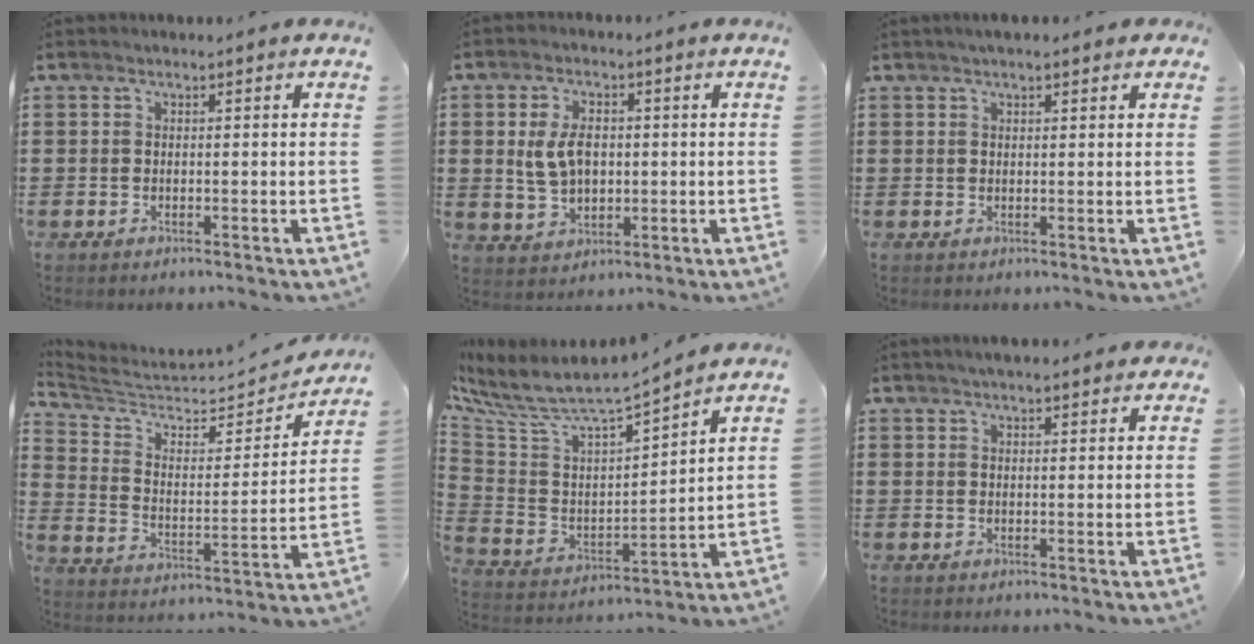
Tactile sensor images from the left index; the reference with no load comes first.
{"total": 5.6, "force": [0.7, 3.4, 4.3], "torque": [-0.099, 0.003, 0.006]}
{"total": 1.8, "force": [1.5, 0.4, 1.0], "torque": [-0.021, 0.006, 0.027]}
{"total": 5.6, "force": [4.8, 2.1, 2.2], "torque": [-0.072, -0.038, 0.077]}
{"total": 5.9, "force": [5.3, 1.0, 2.4], "torque": [-0.078, -0.052, 0.083]}
{"total": 2.3, "force": [2.0, 0.3, 1.0], "torque": [-0.024, 0.007, 0.037]}